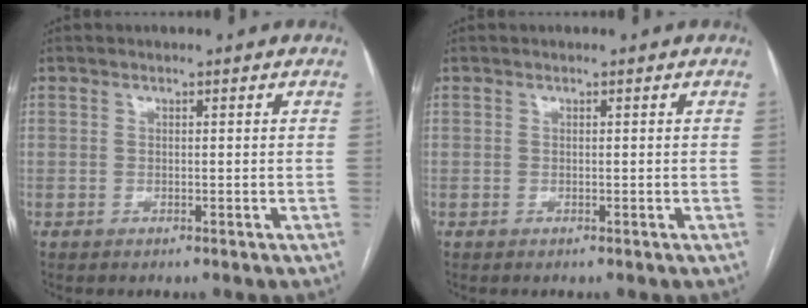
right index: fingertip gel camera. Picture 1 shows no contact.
{"total": 0.0}